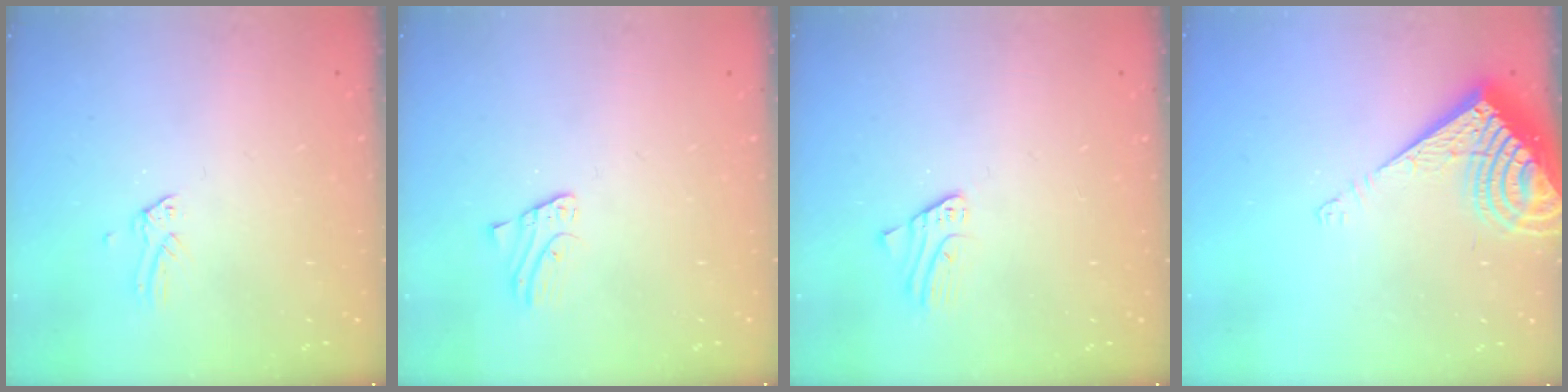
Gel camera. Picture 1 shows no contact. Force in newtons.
{"total": 1.6, "press": 1.6, "slide": 0.1}
{"total": 2.4, "press": 2.4, "slide": 0.2}
{"total": 11.7, "press": 11.6, "slide": 1.5}